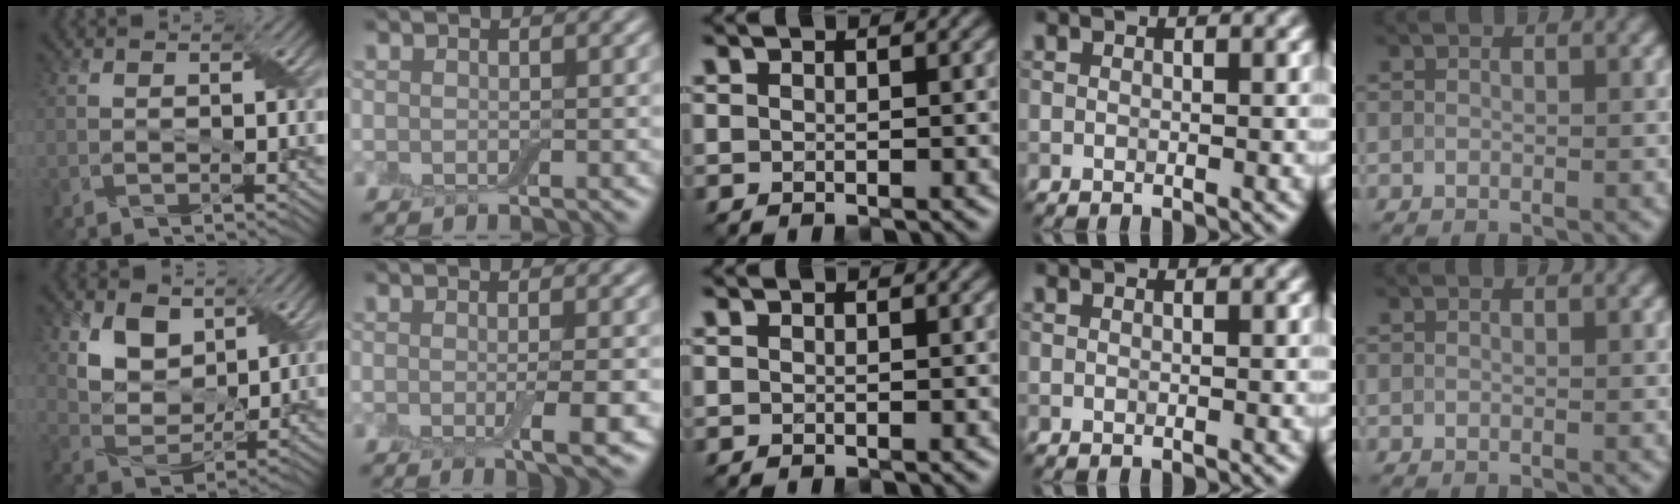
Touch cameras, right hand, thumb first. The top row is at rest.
{"thumb": {"total": 7.3, "force": [3.6, 4.9, 4.0], "torque": [-0.100, -0.012, 0.058]}, "index": {"total": 3.5, "force": [-0.6, 0.7, 3.4], "torque": [-0.049, -0.009, -0.008]}}